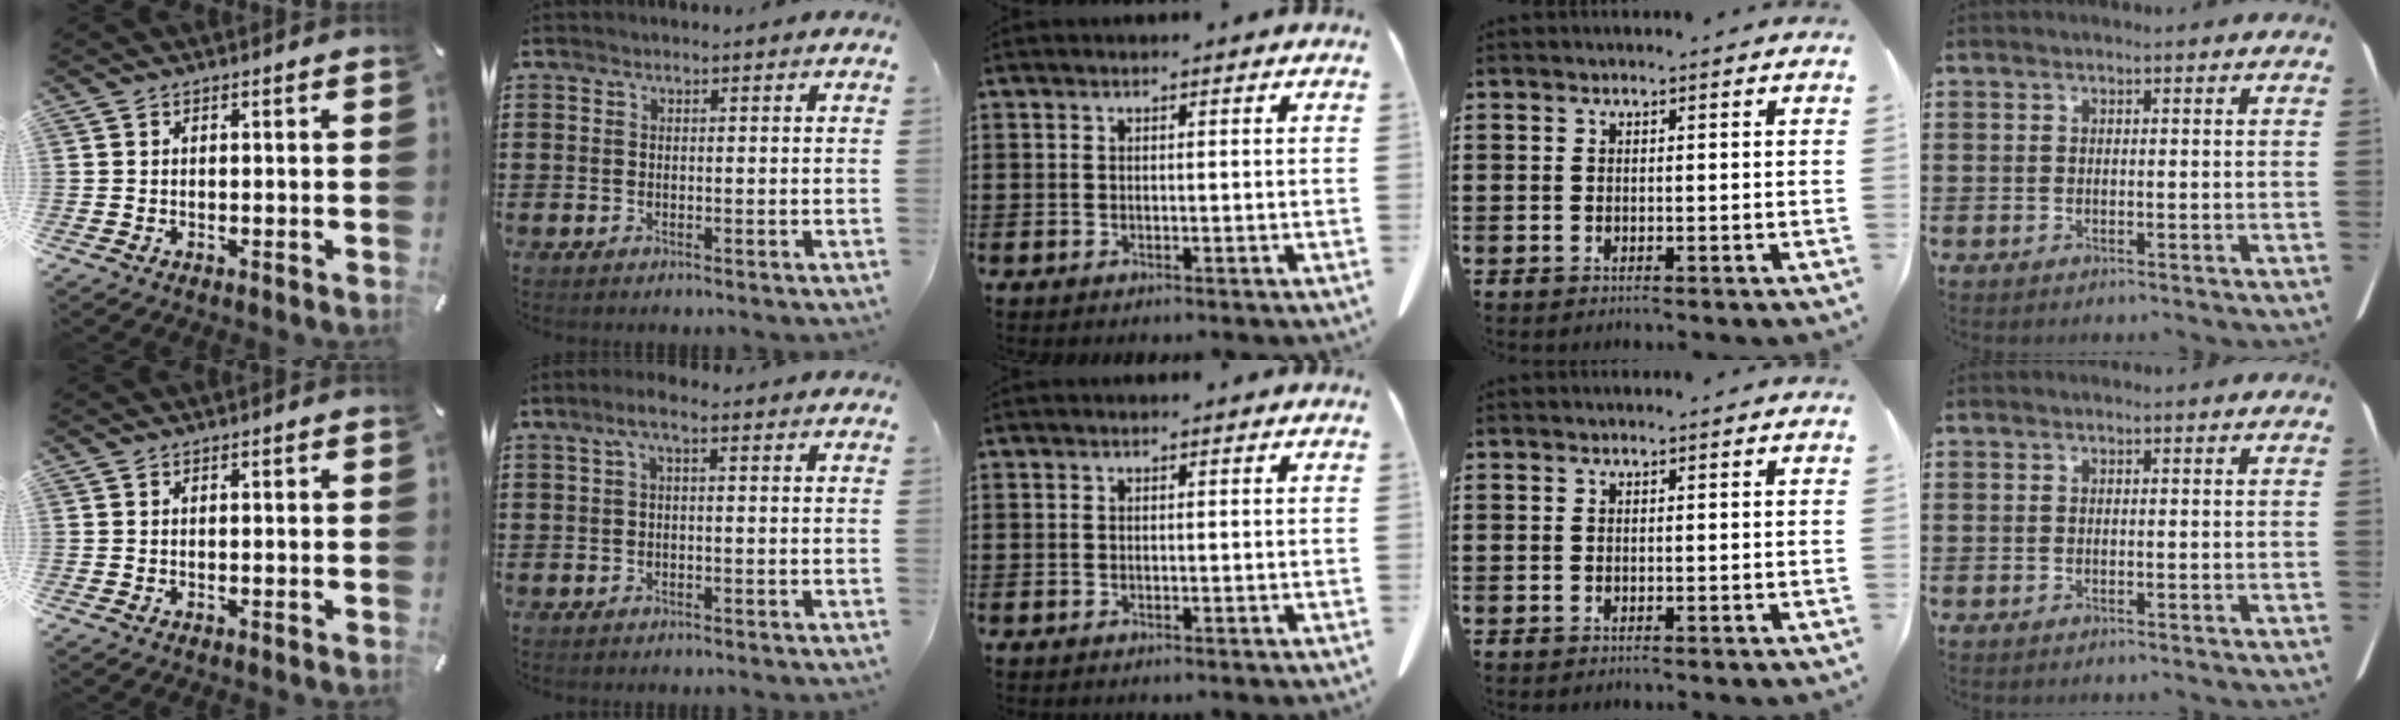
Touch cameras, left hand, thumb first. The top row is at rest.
{"index": {"total": 2.0, "force": [-0.4, 0.3, 1.9], "torque": [-0.035, 0.005, -0.010]}}